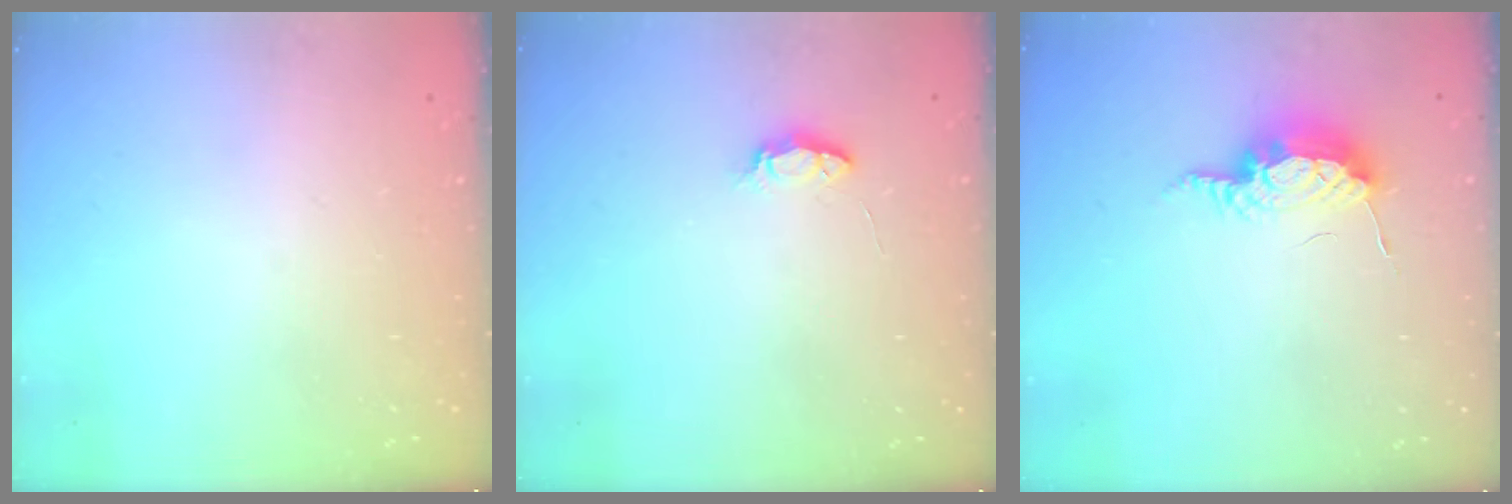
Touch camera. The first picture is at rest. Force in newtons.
{"total": 4.0, "press": 3.9, "slide": 0.5}
{"total": 8.3, "press": 8.3, "slide": 0.3}